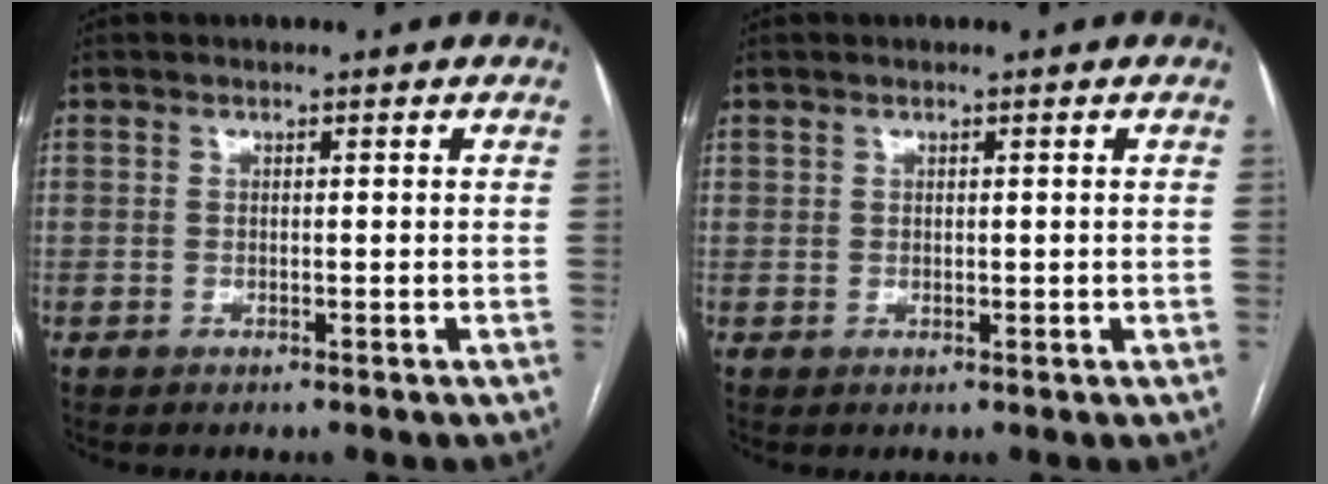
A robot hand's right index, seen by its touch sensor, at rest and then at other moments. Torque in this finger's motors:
{"motor_torque": [-0.12, 0.17, 0.00, 0.00]}